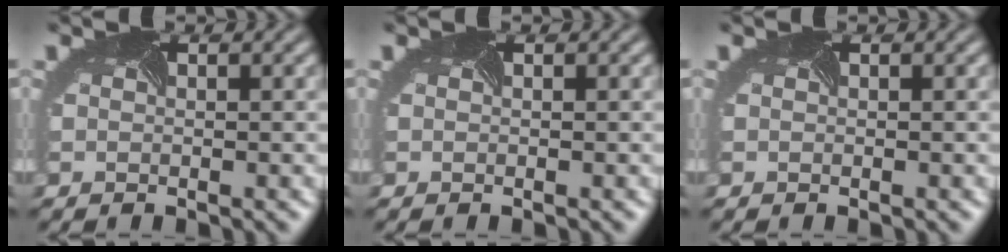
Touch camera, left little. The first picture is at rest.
{"total": 0.0}
{"total": 0.0}